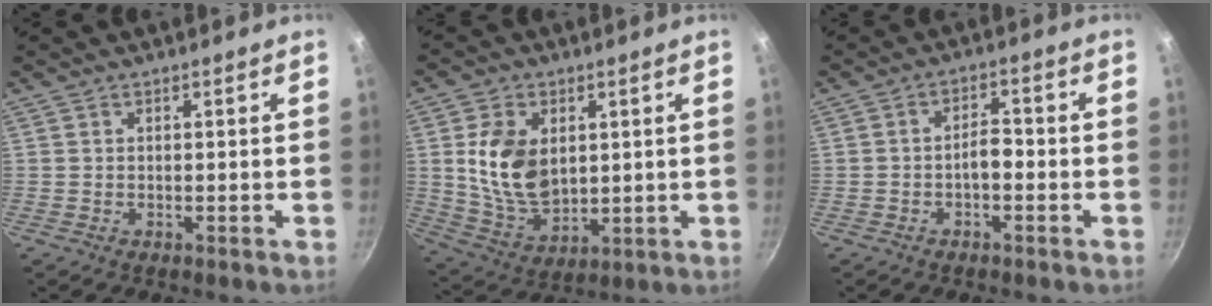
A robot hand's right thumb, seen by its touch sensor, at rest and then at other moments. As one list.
[{"total": 13.3, "force": [2.3, 9.0, 9.6], "torque": [-0.157, -0.023, 0.056]}, {"total": 3.5, "force": [-1.3, 1.8, 2.7], "torque": [-0.031, 0.022, -0.025]}]